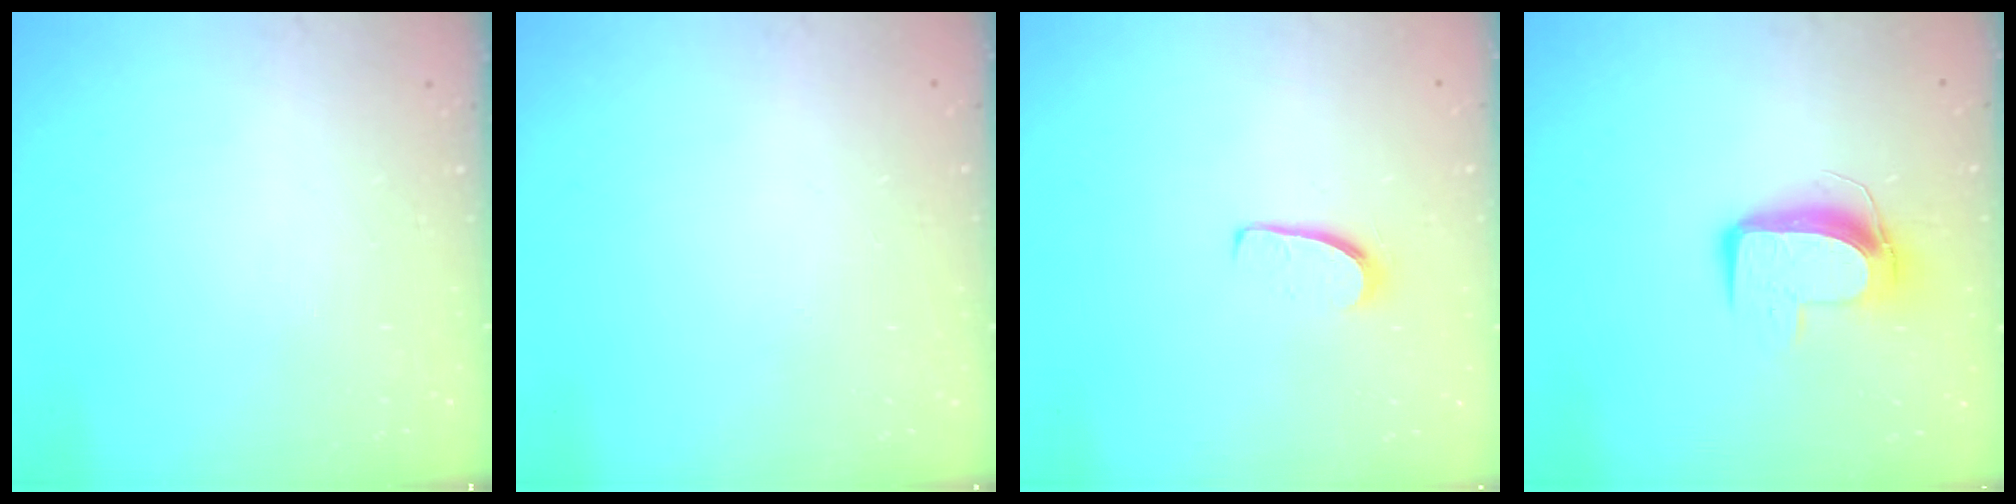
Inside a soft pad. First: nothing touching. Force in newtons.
{"total": 0.0}
{"total": 5.8, "press": 5.8, "slide": 0.5}
{"total": 9.7, "press": 9.7, "slide": 0.4}